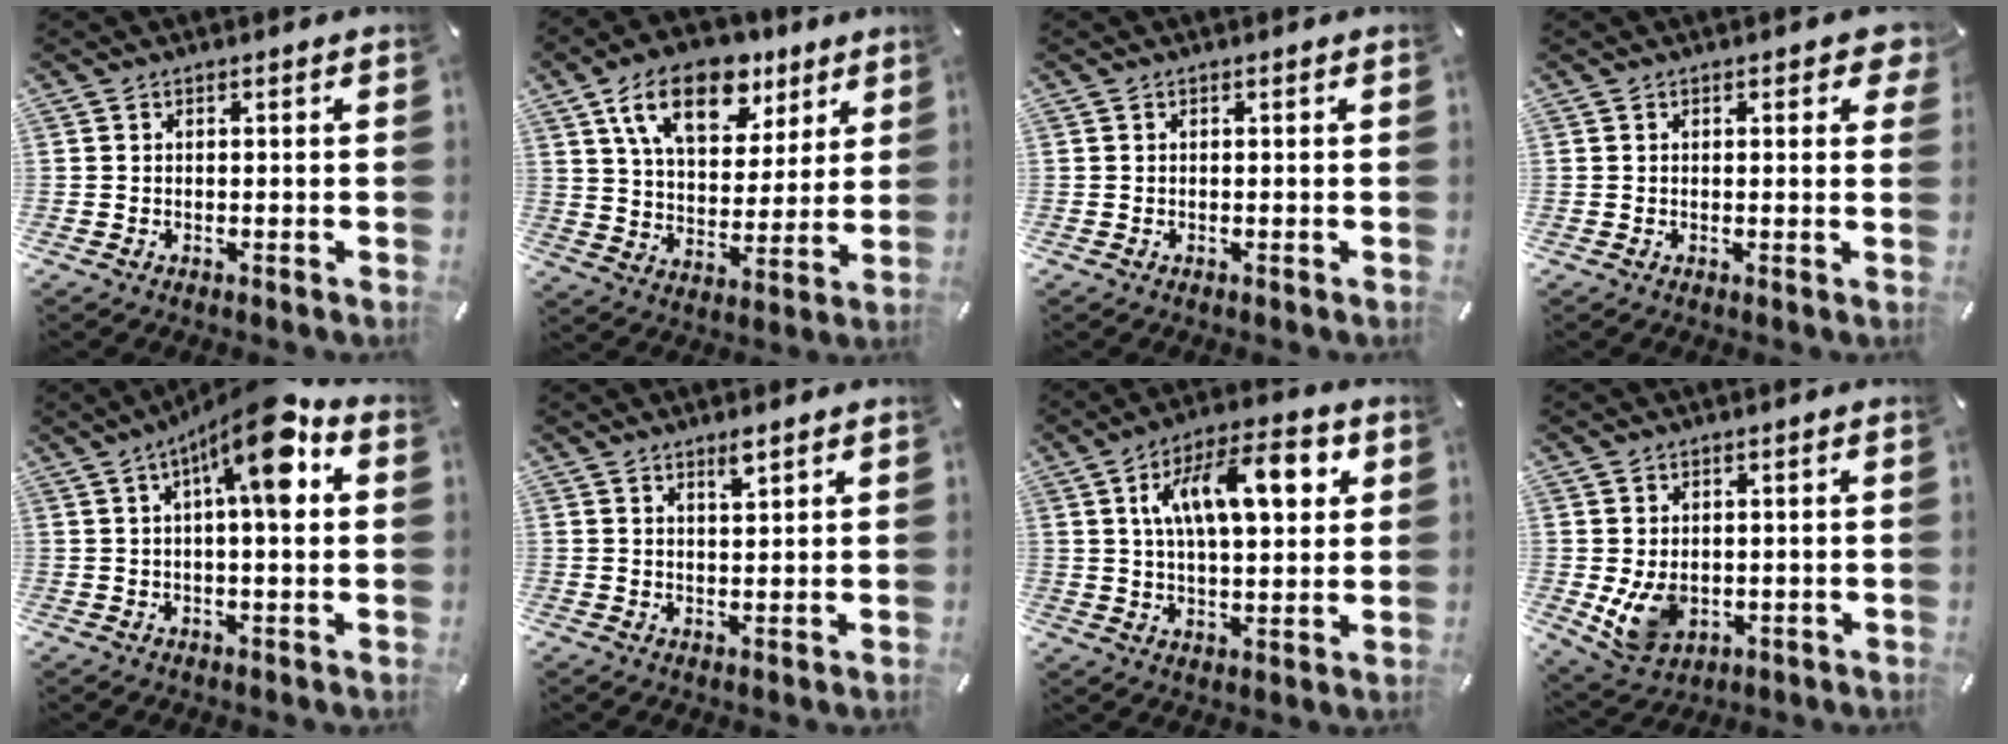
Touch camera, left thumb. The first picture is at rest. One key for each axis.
{"total": 17.5, "fx": 10.1, "fy": 10.0, "fz": 10.2, "tx": -0.173, "ty": -0.032, "tz": 0.178}
{"total": 0.0}
{"total": 2.1, "fx": 1.1, "fy": 1.2, "fz": 1.4, "tx": -0.007, "ty": -0.004, "tz": 0.013}
{"total": 13.3, "fx": 4.5, "fy": 3.1, "fz": 12.2, "tx": -0.182, "ty": -0.020, "tz": 0.063}
{"total": 2.7, "fx": 2.2, "fy": 0.5, "fz": 1.6, "tx": -0.019, "ty": -0.009, "tz": 0.036}
{"total": 15.7, "fx": 5.4, "fy": 7.1, "fz": 13.0, "tx": -0.217, "ty": -0.002, "tz": 0.088}
{"total": 7.8, "fx": -0.3, "fy": 6.3, "fz": 4.6, "tx": -0.094, "ty": -0.004, "tz": -0.005}